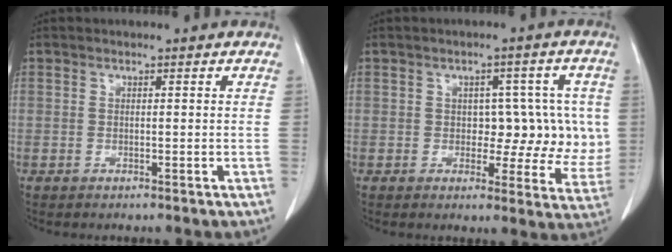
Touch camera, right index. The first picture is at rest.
{"total": 8.5, "force": [0.5, 5.1, 6.8], "torque": [-0.059, 0.019, 0.011]}